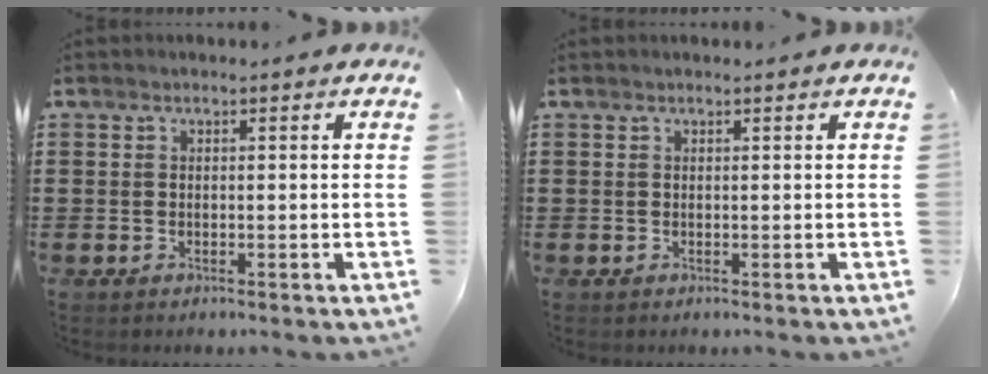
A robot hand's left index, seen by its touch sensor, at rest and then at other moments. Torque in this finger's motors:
{"motor_torque": [0.03, 0.10, -0.03, -0.01]}